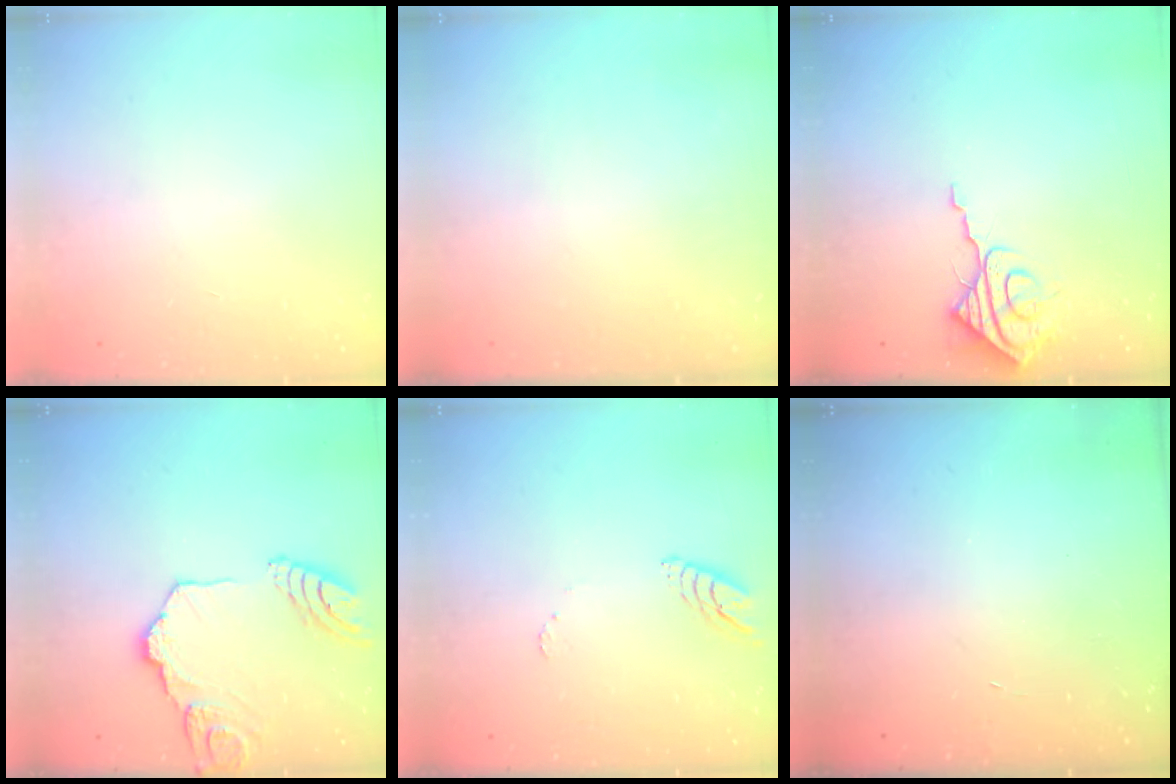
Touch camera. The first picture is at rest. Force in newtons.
{"total": 0.0}
{"total": 8.5, "press": 8.4, "slide": 0.4}
{"total": 15.8, "press": 15.7, "slide": 1.8}
{"total": 5.6, "press": 5.6, "slide": 0.3}
{"total": 3.4, "press": 3.4, "slide": 0.3}